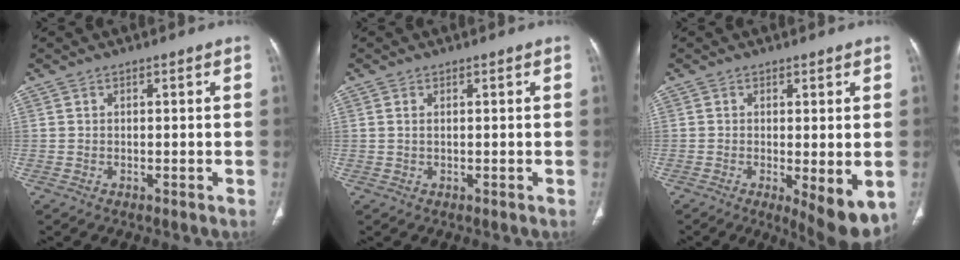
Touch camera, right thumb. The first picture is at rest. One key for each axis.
{"total": 0.7, "fx": 0.2, "fy": 0.3, "fz": 0.6, "tx": -0.018, "ty": 0.005, "tz": 0.006}
{"total": 8.6, "fx": -2.1, "fy": 2.6, "fz": 8.0, "tx": -0.111, "ty": -0.025, "tz": -0.026}